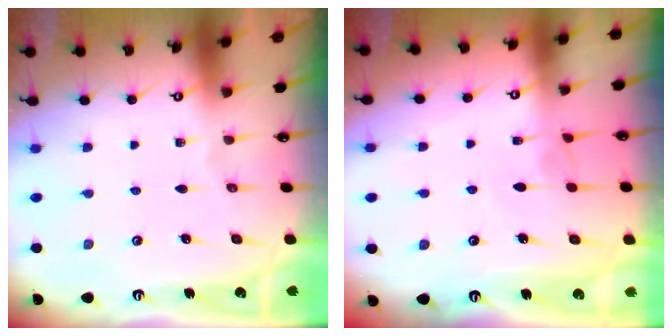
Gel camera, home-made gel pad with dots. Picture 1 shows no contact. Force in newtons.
{"total": 2.9, "press": 2.9, "slide": 0.3}